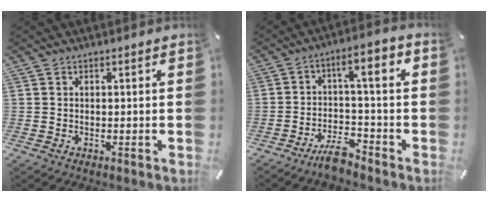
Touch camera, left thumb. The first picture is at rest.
{"total": 8.5, "force": [-4.6, 2.8, 6.6], "torque": [-0.122, 0.036, -0.085]}